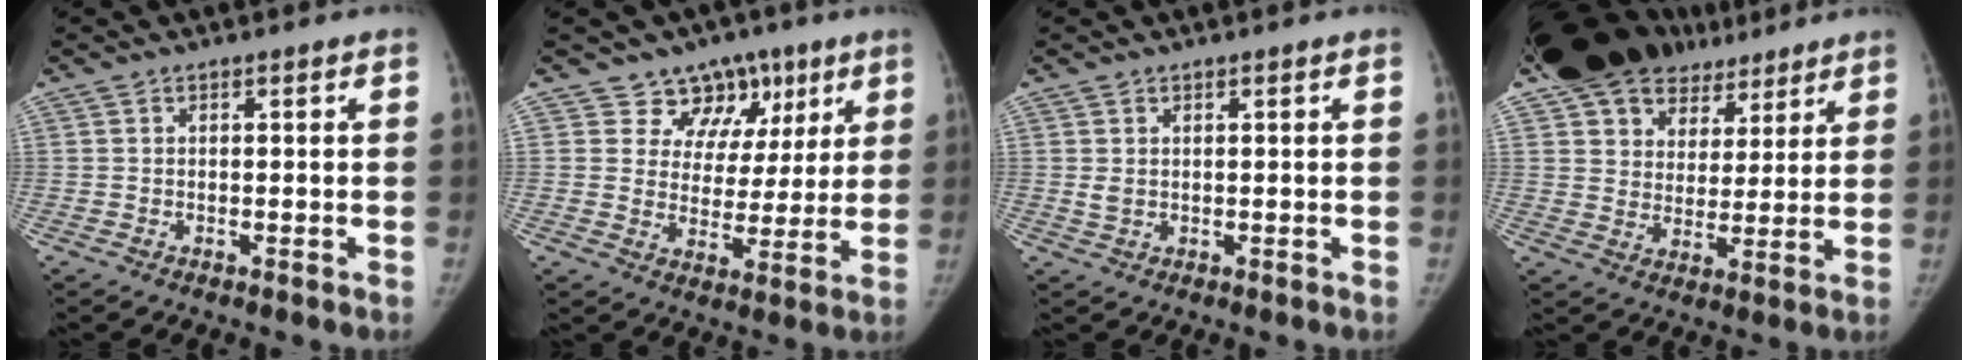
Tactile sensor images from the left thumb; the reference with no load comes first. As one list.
[{"total": 10.8, "force": [6.6, 8.3, 2.2], "torque": [0.026, -0.022, 0.100]}, {"total": 1.6, "force": [0.7, 1.1, 1.0], "torque": [-0.018, -0.005, 0.019]}, {"total": 19.9, "force": [14.5, 11.8, 6.9], "torque": [-0.118, -0.024, 0.238]}]